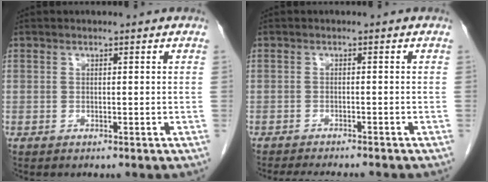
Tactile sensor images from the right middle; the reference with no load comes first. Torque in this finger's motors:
{"motor_torque": [0.10, -0.07, 0.01, 0.01]}